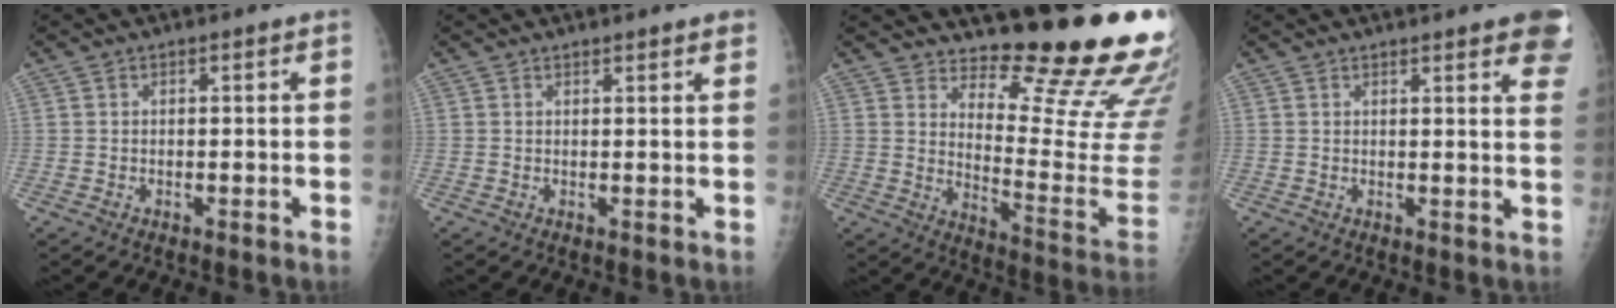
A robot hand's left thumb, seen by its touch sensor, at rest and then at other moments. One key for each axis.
{"total": 2.3, "fx": 2.0, "fy": 0.3, "fz": 1.2, "tx": -0.007, "ty": -0.004, "tz": 0.020}
{"total": 19.3, "fx": 15.8, "fy": 3.3, "fz": 10.5, "tx": -0.108, "ty": -0.177, "tz": 0.216}
{"total": 10.5, "fx": 6.7, "fy": 2.3, "fz": 7.7, "tx": -0.069, "ty": -0.018, "tz": 0.065}